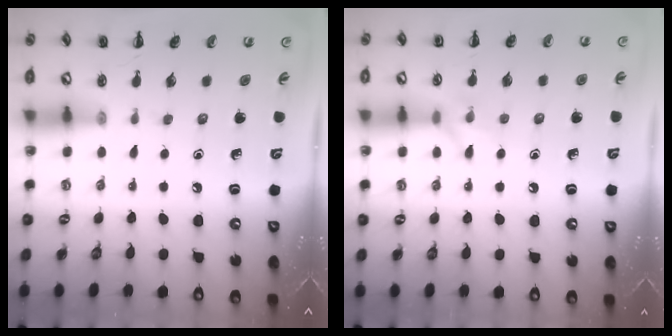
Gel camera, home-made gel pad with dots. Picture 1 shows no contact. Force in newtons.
{"total": 6.8, "press": 6.7, "slide": 1.0}